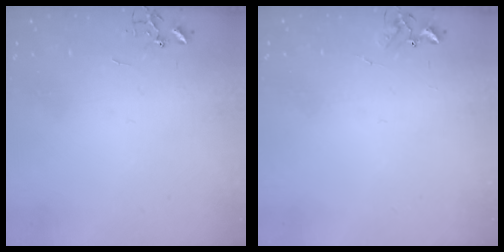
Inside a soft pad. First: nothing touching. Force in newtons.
{"total": 4.5, "press": 4.5, "slide": 0.5}